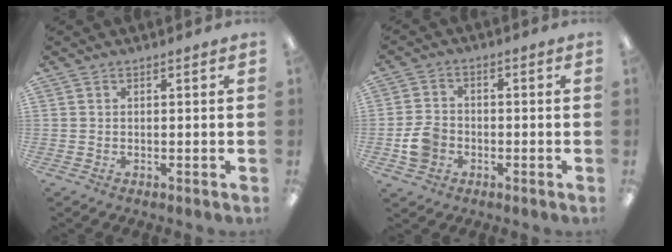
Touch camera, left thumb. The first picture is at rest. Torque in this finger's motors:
{"motor_torque": [-0.24, 0.27, 0.18, -0.17, 0.02]}